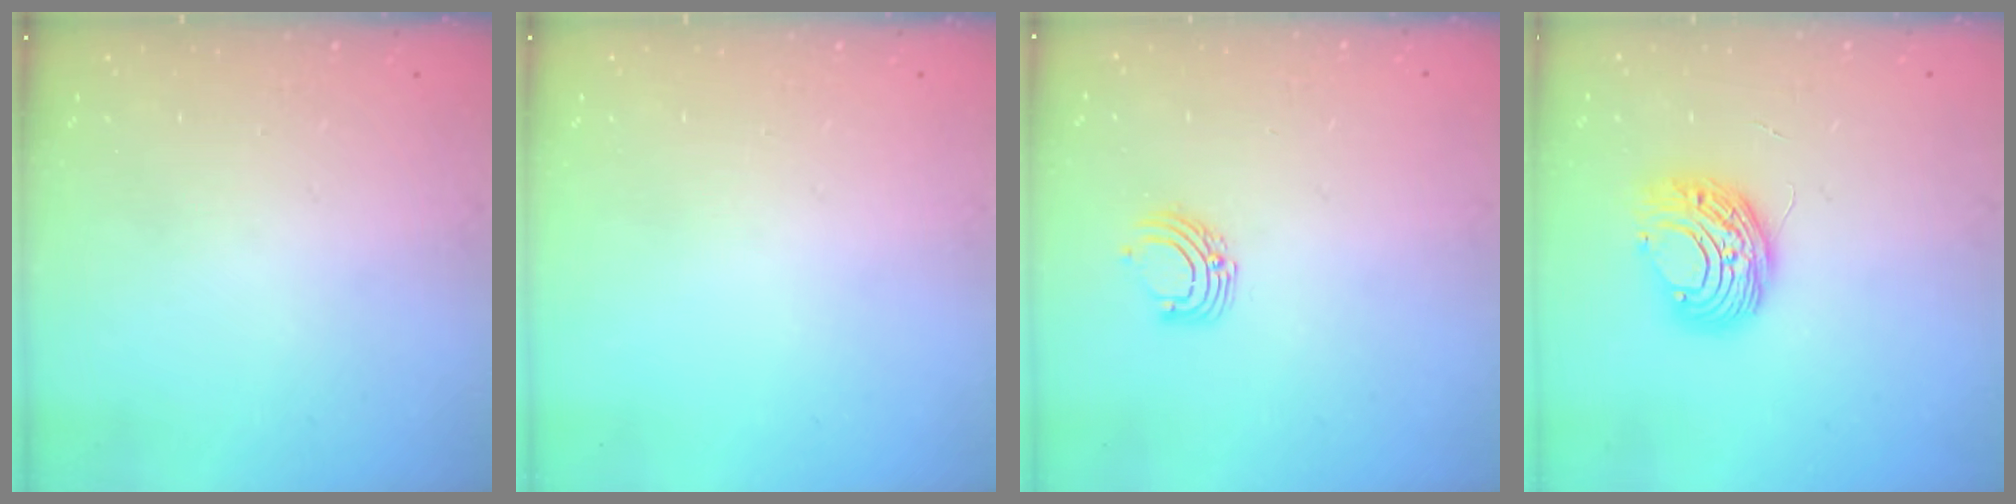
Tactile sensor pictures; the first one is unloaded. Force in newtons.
{"total": 0.0}
{"total": 5.9, "press": 5.9, "slide": 0.6}
{"total": 9.0, "press": 8.9, "slide": 0.5}